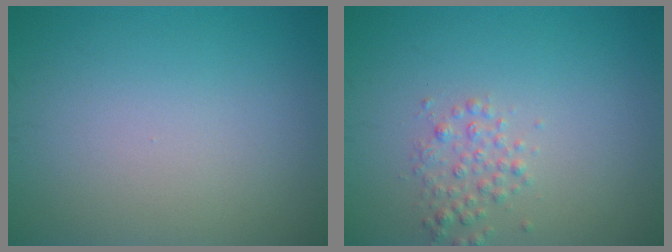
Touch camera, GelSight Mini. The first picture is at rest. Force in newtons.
{"total": 1.8, "press": 1.8, "slide": 0.0}